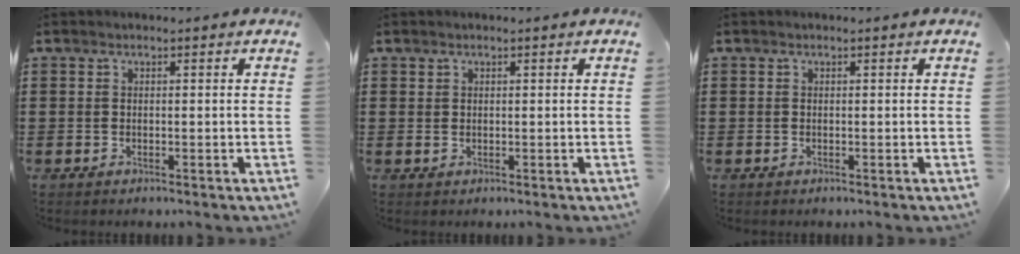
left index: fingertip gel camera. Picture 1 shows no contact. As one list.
[{"total": 0.7, "force": [0.3, 0.5, 0.4], "torque": [-0.009, 0.004, 0.006]}, {"total": 0.0}]